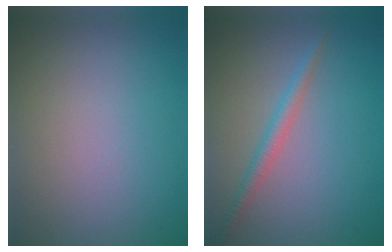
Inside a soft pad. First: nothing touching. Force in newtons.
{"total": 1.9, "press": 1.9, "slide": 0.1}